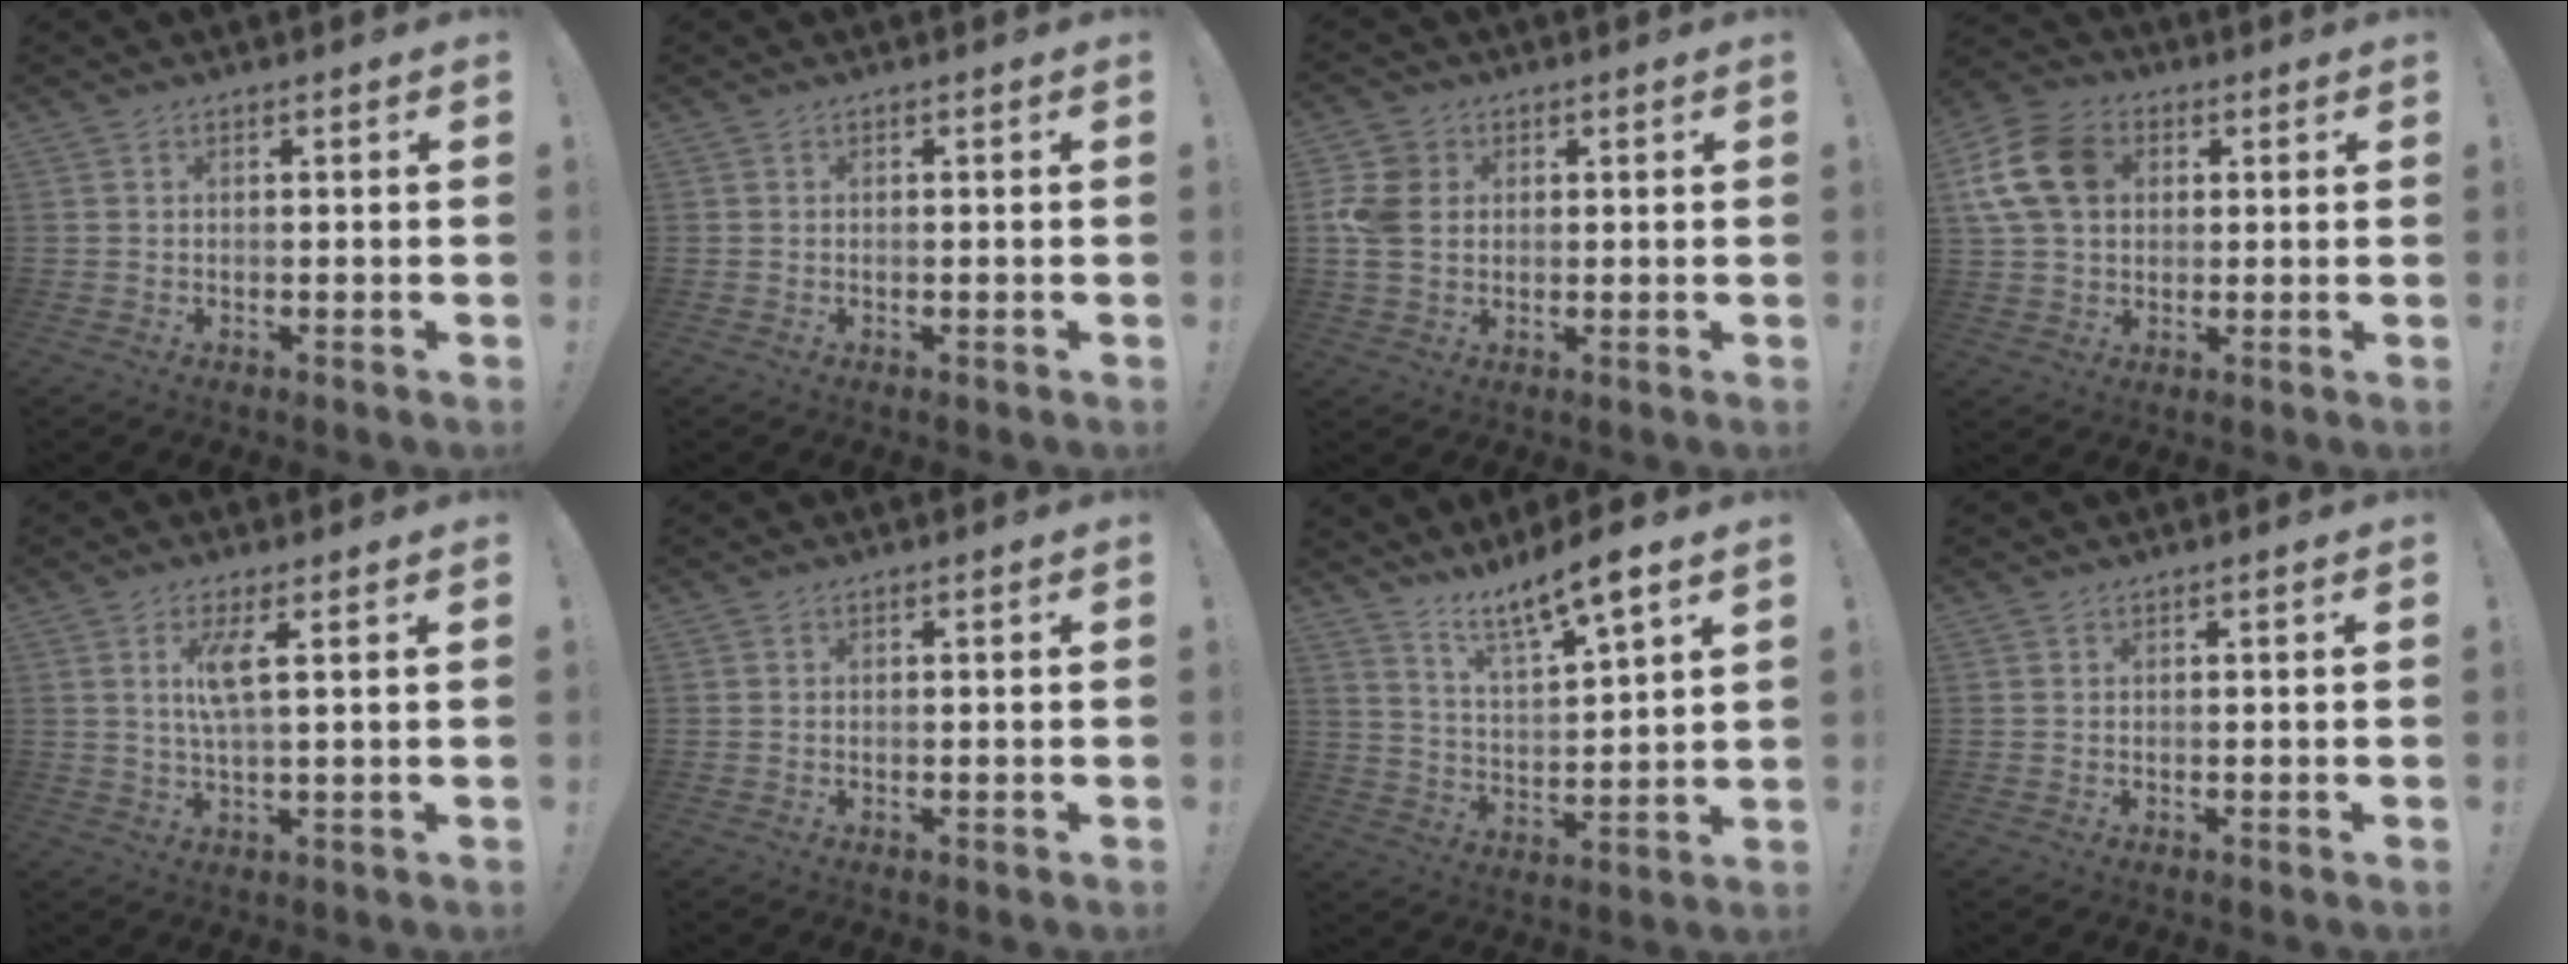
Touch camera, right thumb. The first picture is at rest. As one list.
[{"total": 0.0}, {"total": 9.0, "force": [0.9, 7.4, 5.1], "torque": [-0.111, 0.010, 0.020]}, {"total": 14.8, "force": [3.7, 11.3, 8.8], "torque": [-0.169, 0.003, 0.078]}, {"total": 6.2, "force": [2.2, 0.5, 5.7], "torque": [-0.102, -0.006, 0.032]}, {"total": 0.0}, {"total": 10.2, "force": [8.2, 1.1, 5.8], "torque": [-0.106, -0.057, 0.139]}, {"total": 0.0}]